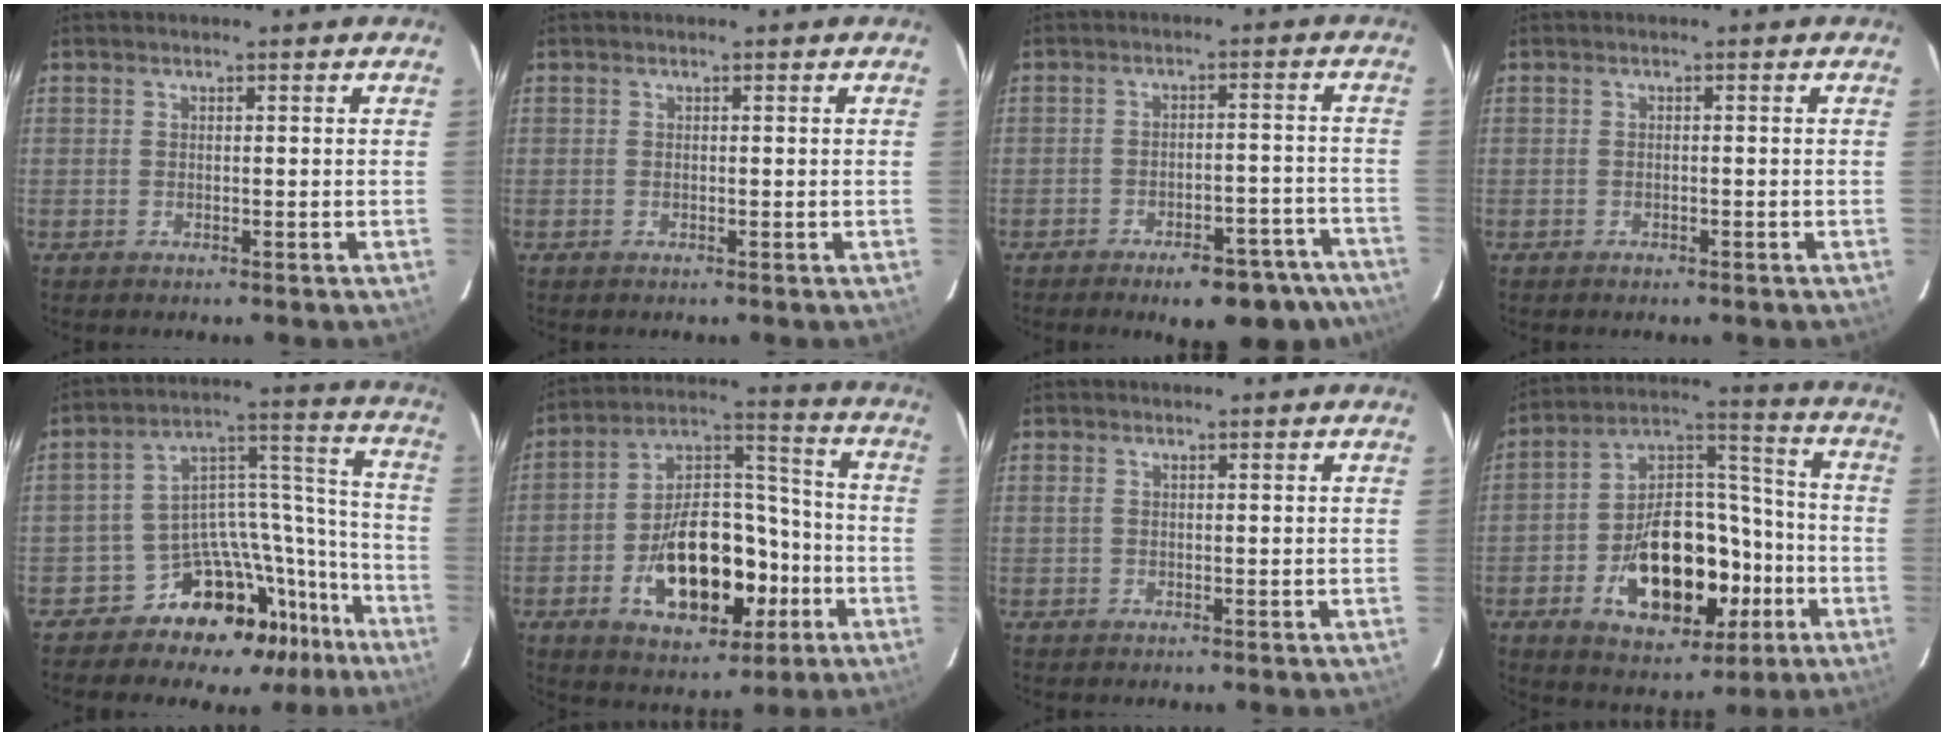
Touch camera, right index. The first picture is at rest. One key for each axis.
{"total": 0.0}
{"total": 14.1, "fx": -11.7, "fy": 4.6, "fz": 6.5, "tx": -0.075, "ty": 0.022, "tz": -0.128}
{"total": 1.3, "fx": -1.0, "fy": 0.6, "fz": 0.5, "tx": -0.010, "ty": 0.001, "tz": -0.014}
{"total": 17.9, "fx": -14.5, "fy": 9.0, "fz": 5.4, "tx": -0.062, "ty": 0.080, "tz": -0.214}
{"total": 19.3, "fx": -6.8, "fy": 10.8, "fz": 14.4, "tx": -0.257, "ty": 0.035, "tz": -0.092}
{"total": 0.5, "fx": 0.3, "fy": 0.2, "fz": 0.4, "tx": -0.011, "ty": 0.003, "tz": 0.004}
{"total": 20.8, "fx": -7.3, "fy": 12.1, "fz": 15.2, "tx": -0.275, "ty": 0.040, "tz": -0.098}